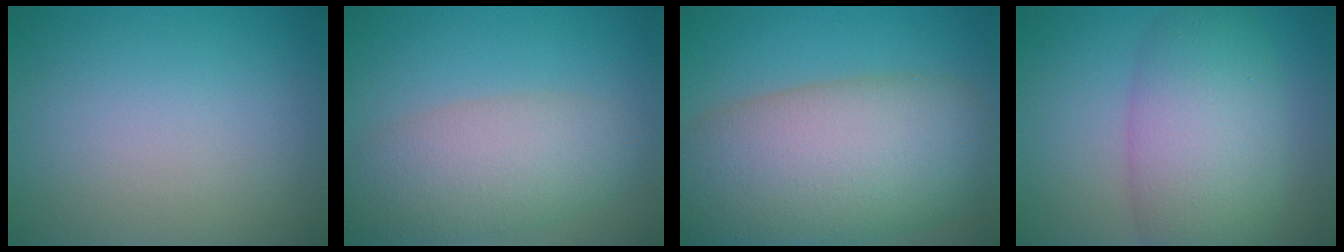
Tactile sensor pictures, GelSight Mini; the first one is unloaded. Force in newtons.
{"total": 5.9, "press": 5.9, "slide": 0.4}
{"total": 13.1, "press": 13.1, "slide": 0.8}
{"total": 7.5, "press": 7.4, "slide": 0.2}